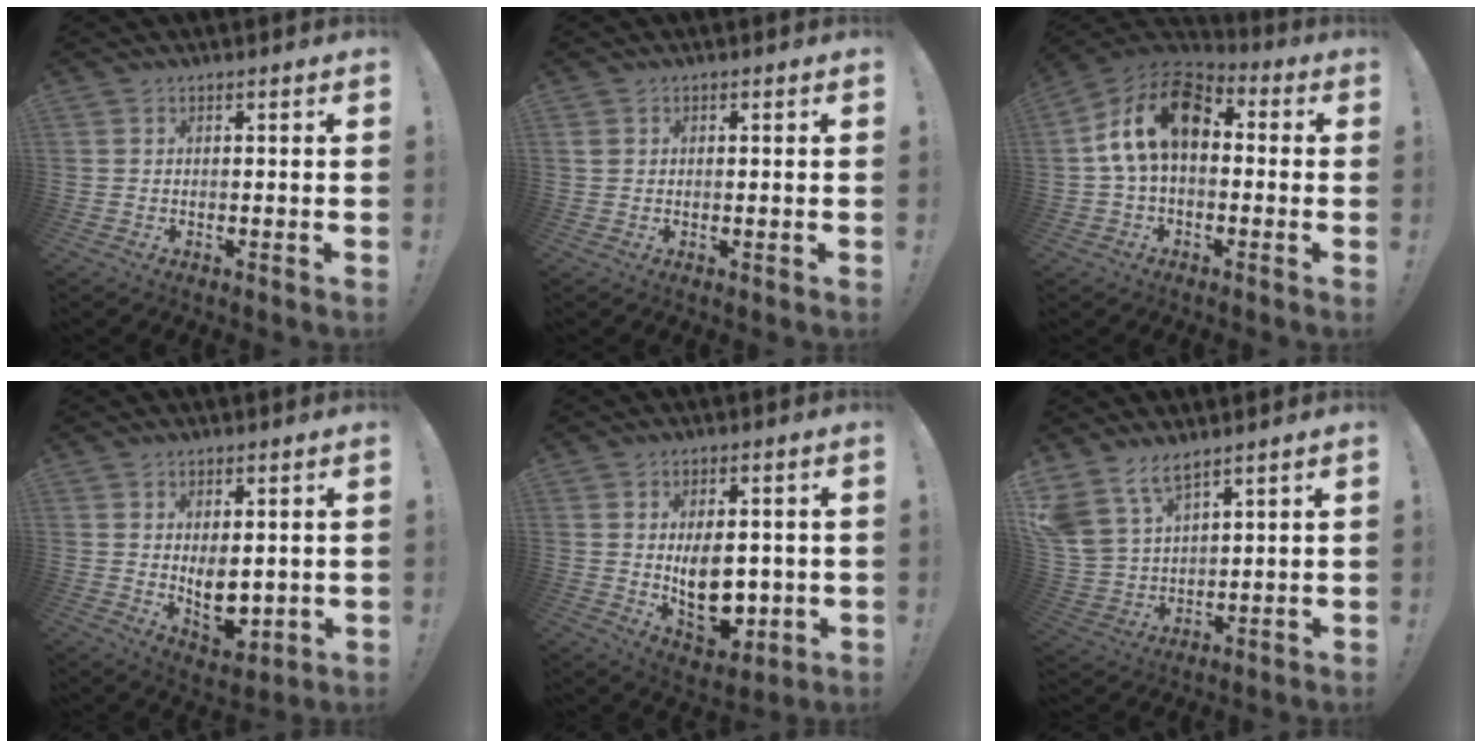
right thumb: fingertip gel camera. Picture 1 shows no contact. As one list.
[{"total": 1.2, "force": [0.5, 0.9, 0.6], "torque": [-0.007, 0.001, 0.008]}, {"total": 16.1, "force": [3.0, 9.5, 12.6], "torque": [-0.222, 0.010, 0.056]}, {"total": 7.9, "force": [1.0, 4.6, 6.3], "torque": [-0.082, -0.023, 0.022]}, {"total": 12.1, "force": [-0.2, 7.7, 9.3], "torque": [-0.135, -0.008, 0.004]}, {"total": 10.3, "force": [8.0, 4.5, 4.7], "torque": [-0.122, -0.042, 0.159]}]